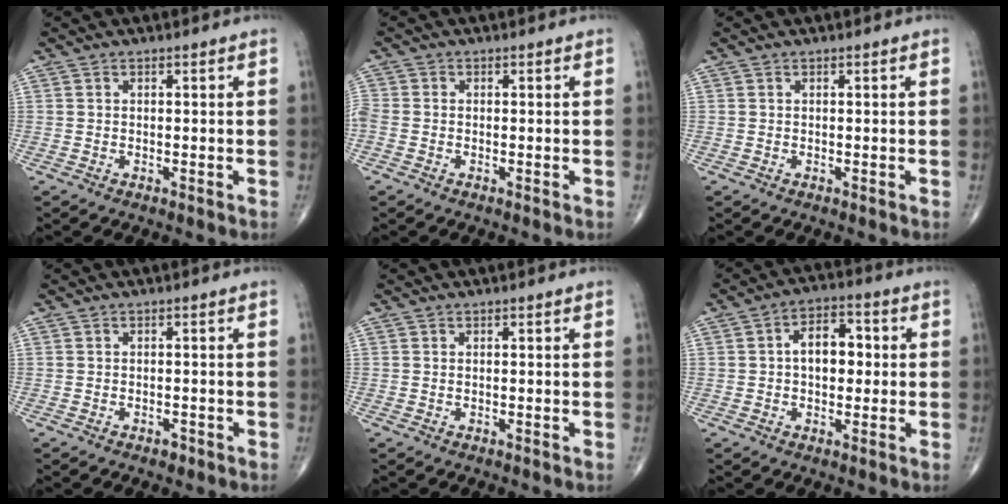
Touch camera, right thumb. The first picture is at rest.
{"total": 2.8, "force": [-0.8, 2.0, 1.8], "torque": [-0.056, 0.005, -0.019]}
{"total": 0.0}
{"total": 1.2, "force": [-0.8, 0.7, 0.6], "torque": [-0.009, 0.001, -0.011]}
{"total": 0.0}
{"total": 7.9, "force": [0.5, 5.0, 6.1], "torque": [-0.071, 0.020, 0.000]}